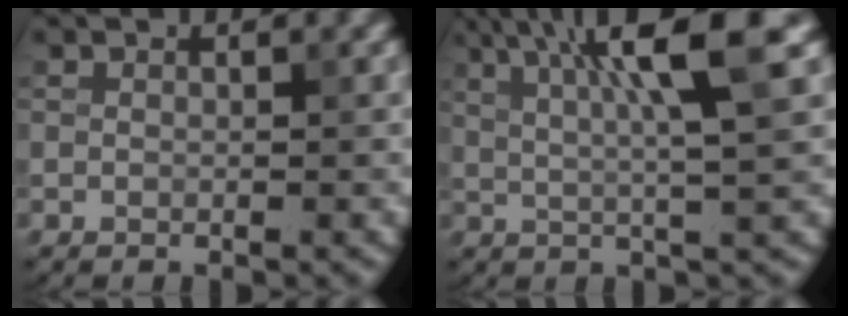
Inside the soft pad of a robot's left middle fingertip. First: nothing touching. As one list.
[{"total": 8.4, "force": [3.4, 1.2, 7.6], "torque": [-0.103, 0.015, 0.053]}]